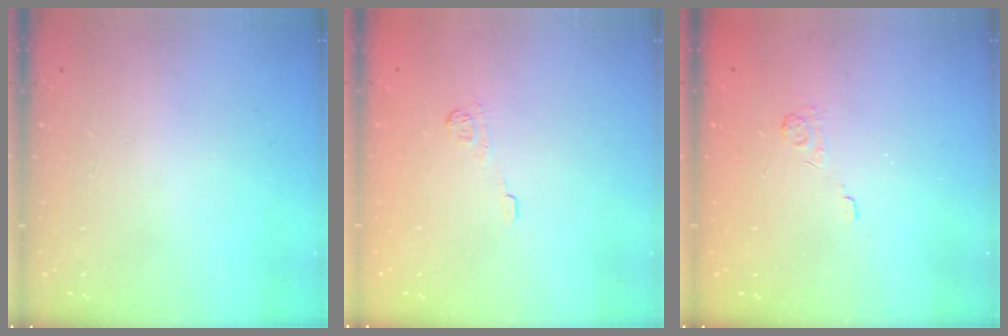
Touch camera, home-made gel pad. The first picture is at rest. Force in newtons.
{"total": 7.1, "press": 6.9, "slide": 1.5}
{"total": 2.1, "press": 1.5, "slide": 1.4}